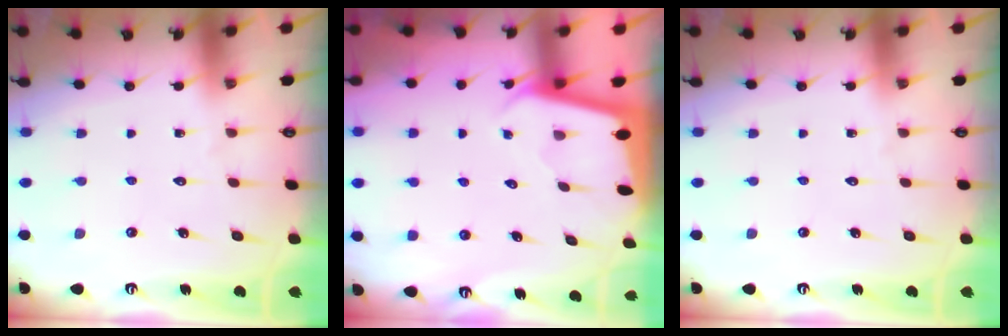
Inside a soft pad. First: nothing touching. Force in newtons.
{"total": 1.9, "press": 1.9, "slide": 0.1}
{"total": 0.0}